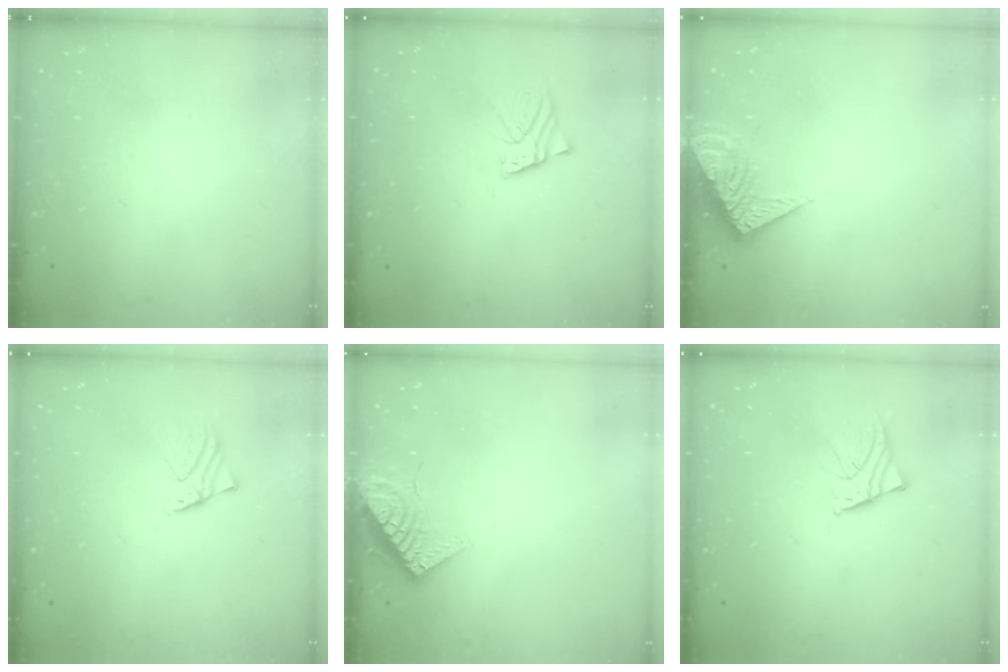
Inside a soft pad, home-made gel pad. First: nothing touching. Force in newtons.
{"total": 2.7, "press": 2.7, "slide": 0.2}
{"total": 8.0, "press": 7.9, "slide": 0.8}
{"total": 1.6, "press": 1.6, "slide": 0.1}
{"total": 6.8, "press": 6.7, "slide": 0.8}
{"total": 2.5, "press": 2.5, "slide": 0.3}